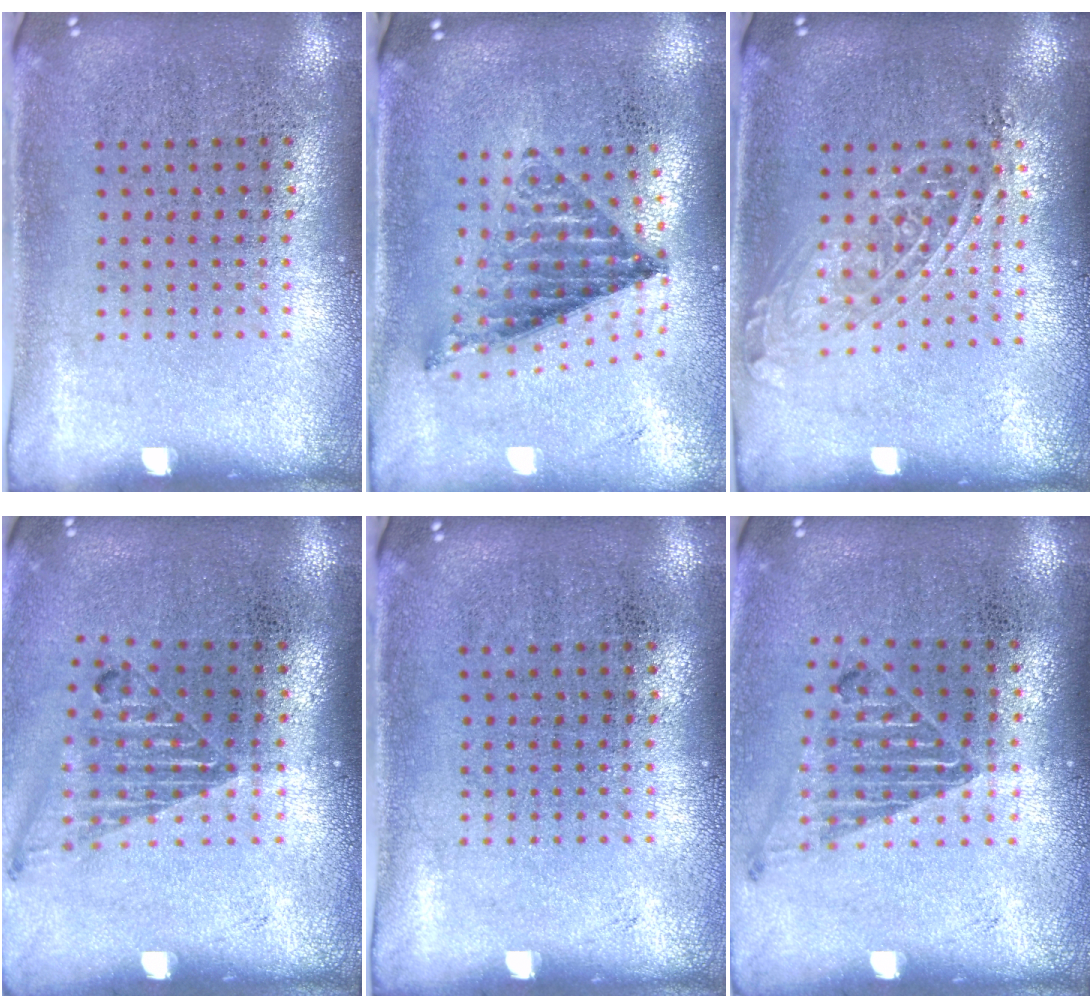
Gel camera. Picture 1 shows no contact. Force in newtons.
{"total": 1.0, "press": 1.0, "slide": 0.2}
{"total": 1.4, "press": 1.3, "slide": 0.7}
{"total": 1.2, "press": 1.1, "slide": 0.4}
{"total": 0.0}
{"total": 1.0, "press": 1.0, "slide": 0.2}